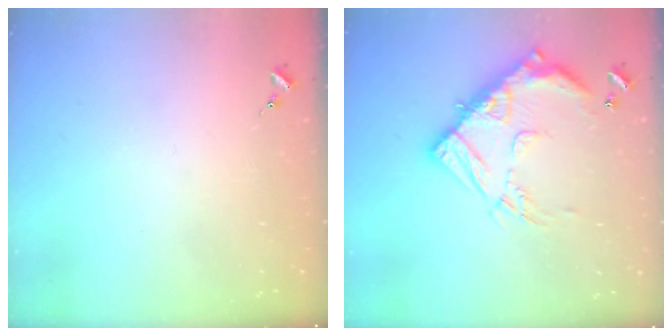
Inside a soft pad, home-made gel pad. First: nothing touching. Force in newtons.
{"total": 17.8, "press": 17.7, "slide": 1.9}